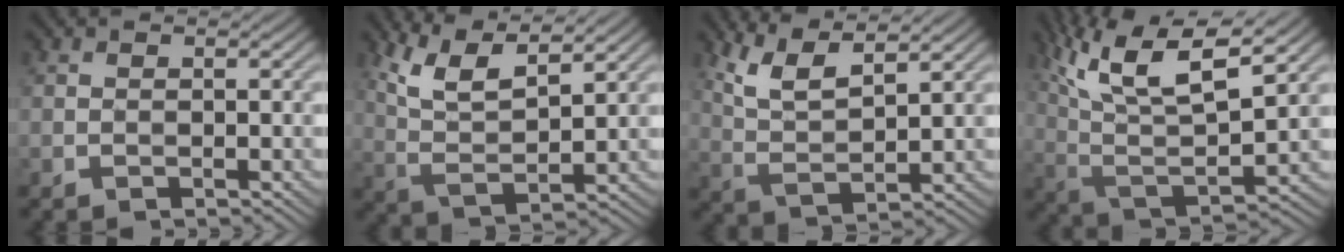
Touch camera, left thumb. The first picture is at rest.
{"total": 8.9, "force": [6.1, 2.2, 6.0], "torque": [-0.140, 0.005, 0.130]}
{"total": 7.6, "force": [5.5, 1.8, 5.0], "torque": [-0.120, 0.003, 0.119]}
{"total": 14.4, "force": [7.8, 4.6, 11.2], "torque": [-0.258, 0.005, 0.152]}